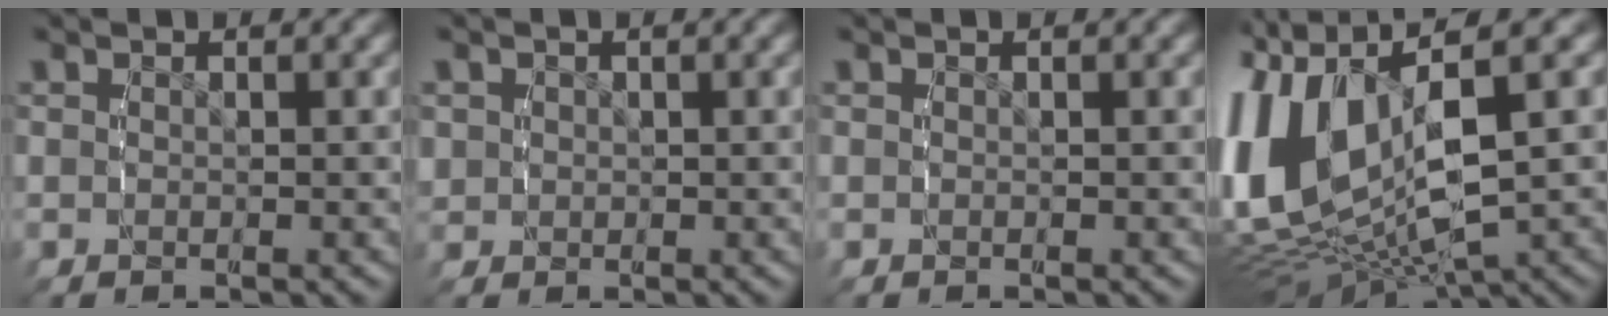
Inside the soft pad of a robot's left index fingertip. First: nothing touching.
{"total": 1.7, "force": [0.0, 1.7, 0.5], "torque": [-0.025, -0.008, 0.007]}
{"total": 0.0}
{"total": 14.7, "force": [-1.0, 10.2, 10.5], "torque": [-0.247, -0.026, -0.013]}